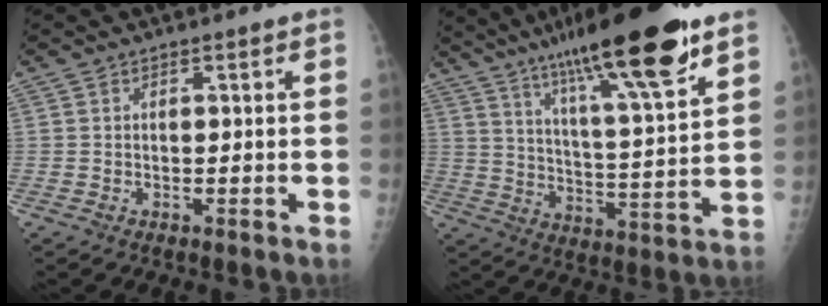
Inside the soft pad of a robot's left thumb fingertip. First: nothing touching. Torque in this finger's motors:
{"motor_torque": [1.07, 0.10, 1.59, -1.18, 0.49]}